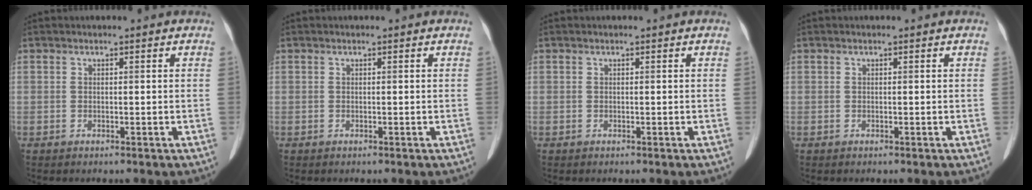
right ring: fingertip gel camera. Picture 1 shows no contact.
{"total": 0.0}
{"total": 0.0}
{"total": 0.0}